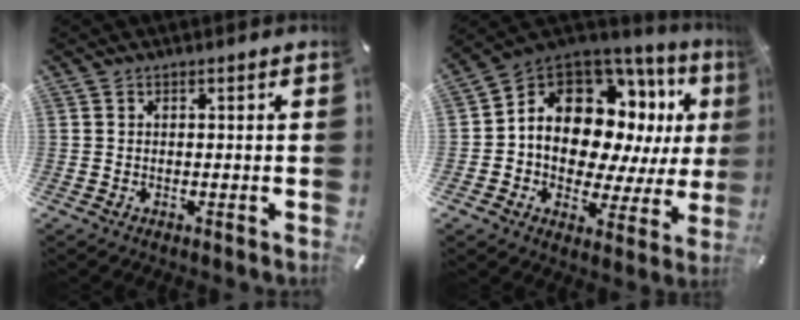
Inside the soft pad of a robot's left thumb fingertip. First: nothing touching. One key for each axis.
{"total": 15.1, "fx": 5.3, "fy": 10.5, "fz": 9.6, "tx": -0.179, "ty": -0.051, "tz": 0.089}